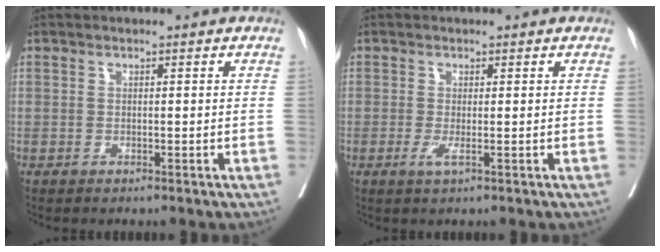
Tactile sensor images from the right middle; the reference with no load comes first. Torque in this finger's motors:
{"motor_torque": [0.33, -0.31, 0.16, 0.06]}